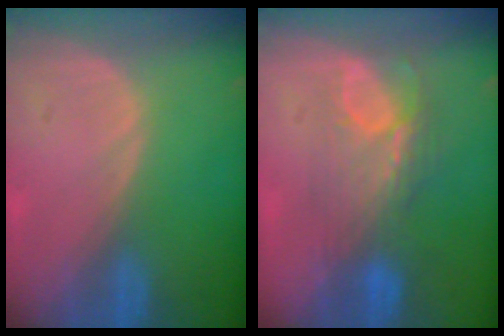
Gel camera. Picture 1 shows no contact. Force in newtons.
{"total": 7.5, "press": 7.0, "slide": 2.7}